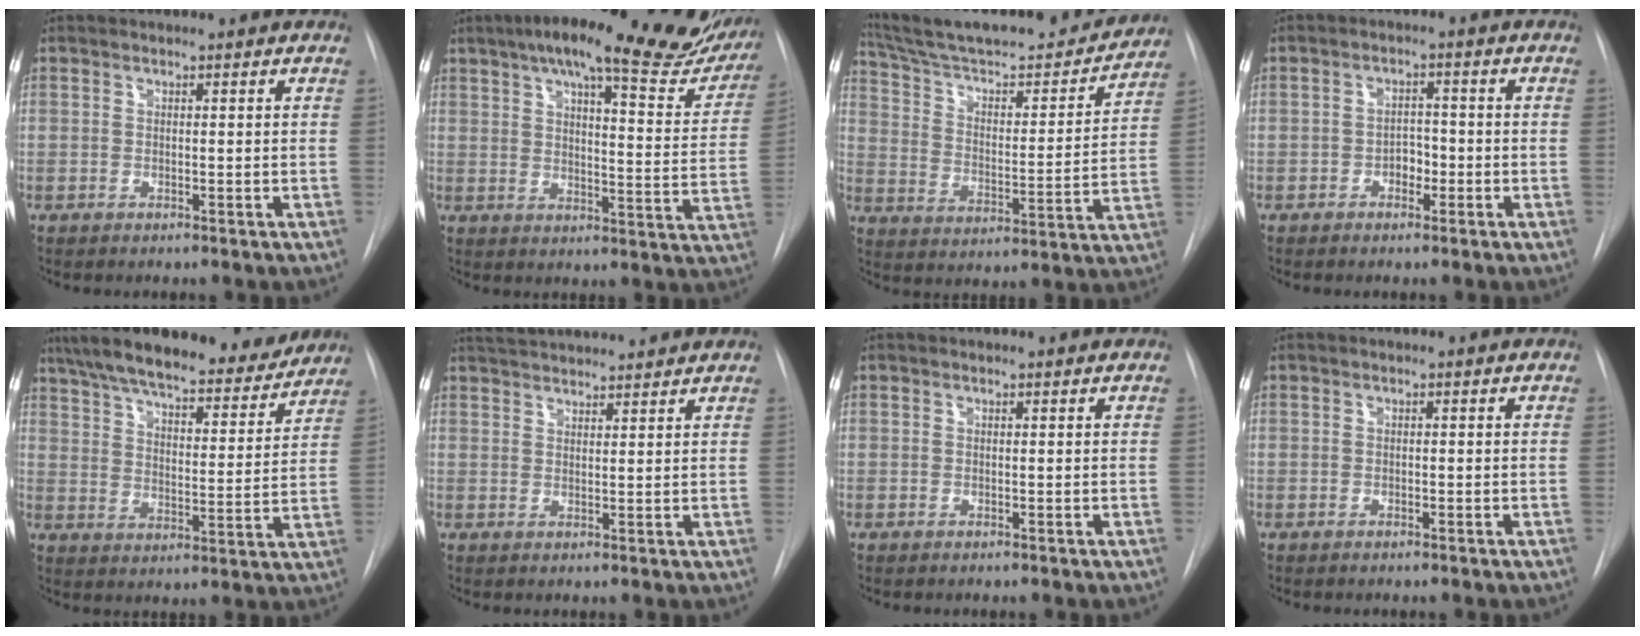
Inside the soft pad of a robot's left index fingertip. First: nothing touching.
{"total": 26.8, "force": [21.7, 5.8, 14.7], "torque": [-0.211, -0.015, 0.263]}
{"total": 24.9, "force": [22.7, 3.6, 9.6], "torque": [-0.151, -0.024, 0.326]}
{"total": 2.5, "force": [-1.1, 1.7, 1.5], "torque": [-0.015, 0.008, -0.019]}
{"total": 23.5, "force": [20.3, 5.4, 10.5], "torque": [-0.174, 0.011, 0.281]}
{"total": 10.1, "force": [9.5, 0.9, 3.2], "torque": [-0.059, 0.031, 0.142]}
{"total": 0.7, "force": [0.7, 0.0, 0.1], "torque": [-0.006, 0.006, 0.009]}
{"total": 0.0}